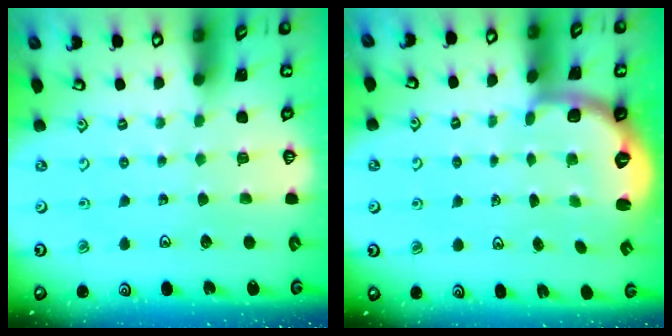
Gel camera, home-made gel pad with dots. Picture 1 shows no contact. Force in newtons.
{"total": 2.7, "press": 1.7, "slide": 2.1}